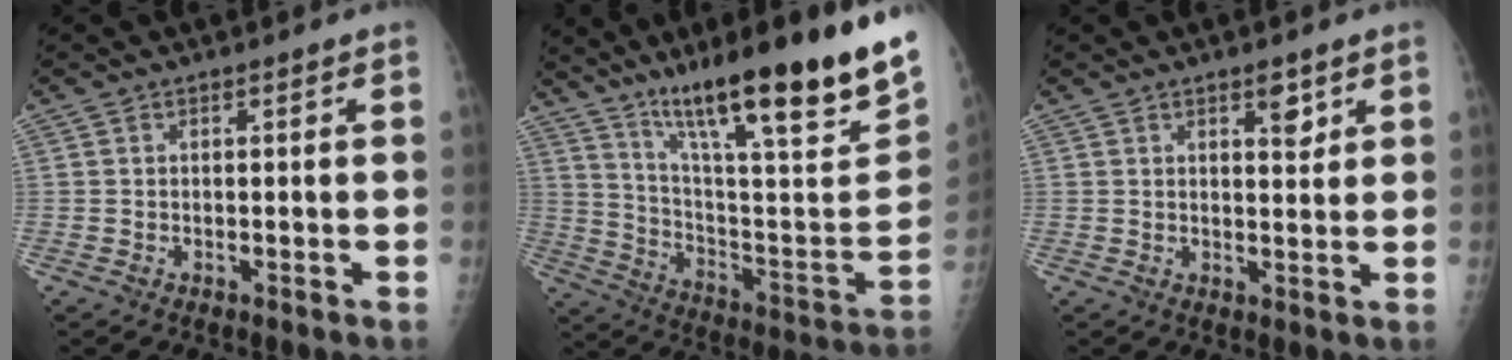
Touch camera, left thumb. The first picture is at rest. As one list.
[{"total": 29.1, "force": [20.7, 2.6, 20.2], "torque": [-0.292, -0.098, 0.326]}, {"total": 3.4, "force": [2.1, 1.3, 2.3], "torque": [-0.021, -0.013, 0.031]}]